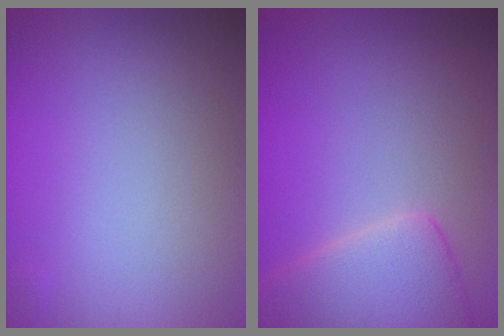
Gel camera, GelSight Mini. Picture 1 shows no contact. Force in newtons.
{"total": 5.3, "press": 5.3, "slide": 0.4}